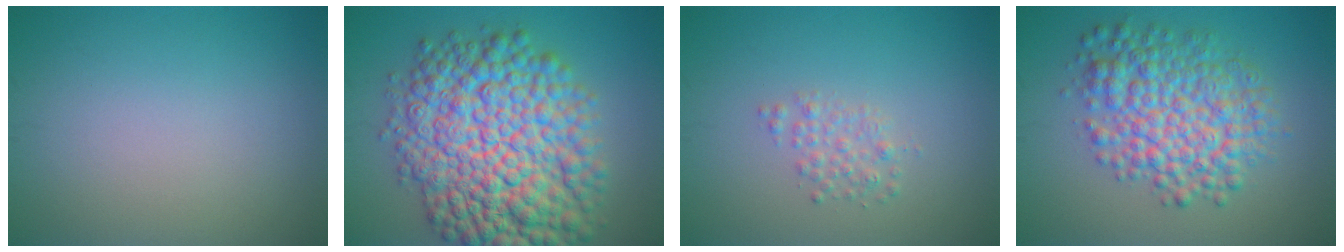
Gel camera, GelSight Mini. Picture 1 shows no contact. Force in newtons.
{"total": 14.0, "press": 14.0, "slide": 0.2}
{"total": 1.5, "press": 1.5, "slide": 0.0}
{"total": 7.5, "press": 7.5, "slide": 0.1}